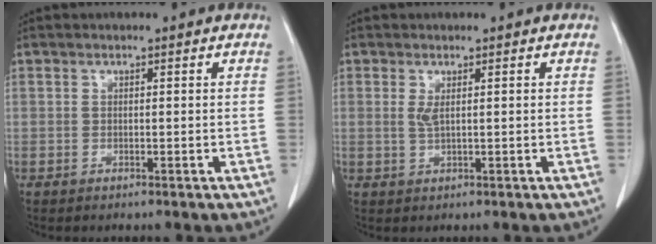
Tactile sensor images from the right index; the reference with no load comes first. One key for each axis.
{"total": 1.6, "fx": 0.4, "fy": 0.2, "fz": 1.5, "tx": -0.036, "ty": -0.004, "tz": 0.012}